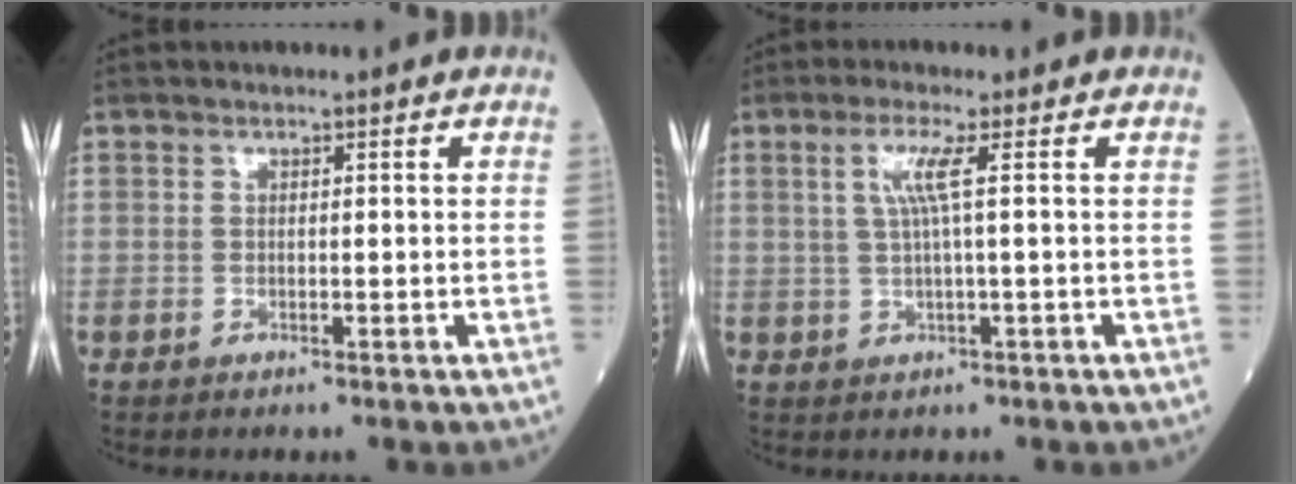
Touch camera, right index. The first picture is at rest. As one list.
[{"total": 3.8, "force": [1.0, -0.6, 3.6], "torque": [-0.079, 0.004, 0.021]}]